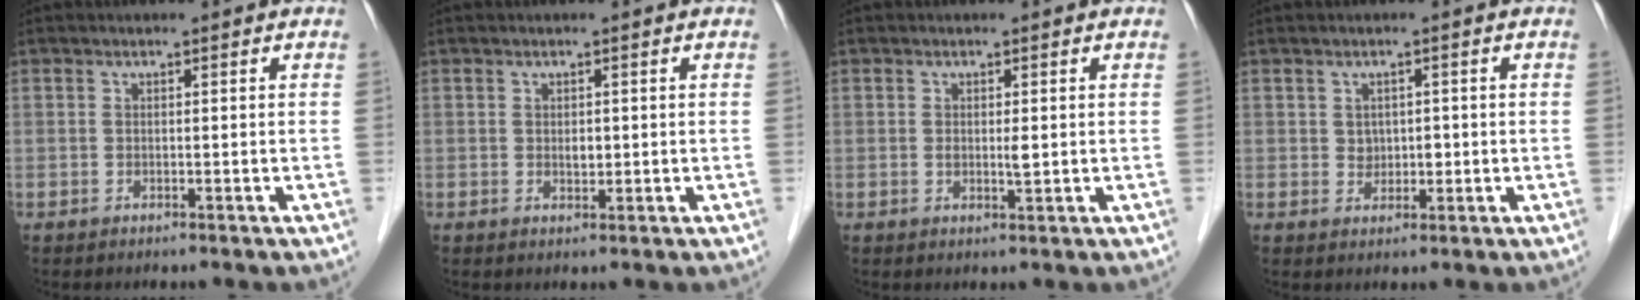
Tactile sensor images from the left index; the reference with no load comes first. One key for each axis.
{"total": 1.1, "fx": 0.0, "fy": 0.7, "fz": 0.8, "tx": -0.013, "ty": -0.005, "tz": 0.002}
{"total": 1.3, "fx": 0.1, "fy": 0.3, "fz": 1.2, "tx": -0.021, "ty": -0.006, "tz": 0.001}
{"total": 2.0, "fx": 0.0, "fy": 1.8, "fz": 1.0, "tx": -0.015, "ty": -0.002, "tz": 0.004}